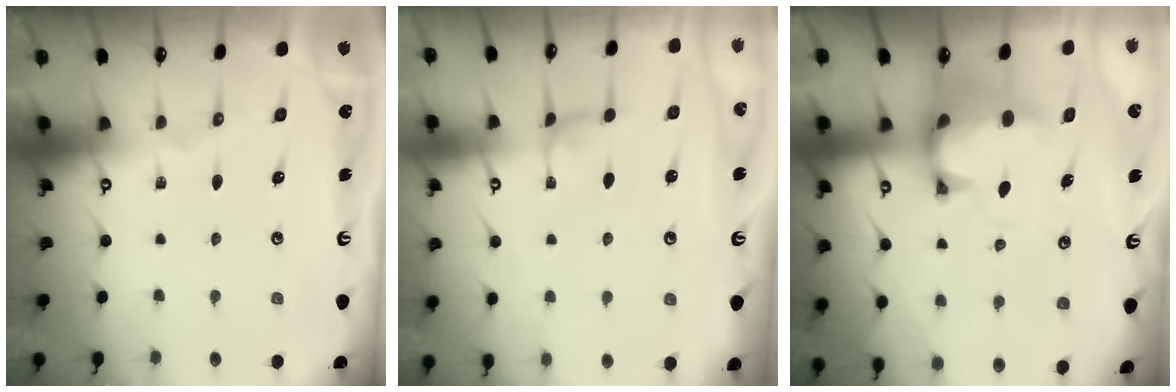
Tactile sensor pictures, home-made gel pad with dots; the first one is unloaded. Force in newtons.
{"total": 2.3, "press": 2.3, "slide": 0.3}
{"total": 2.7, "press": 2.3, "slide": 1.4}